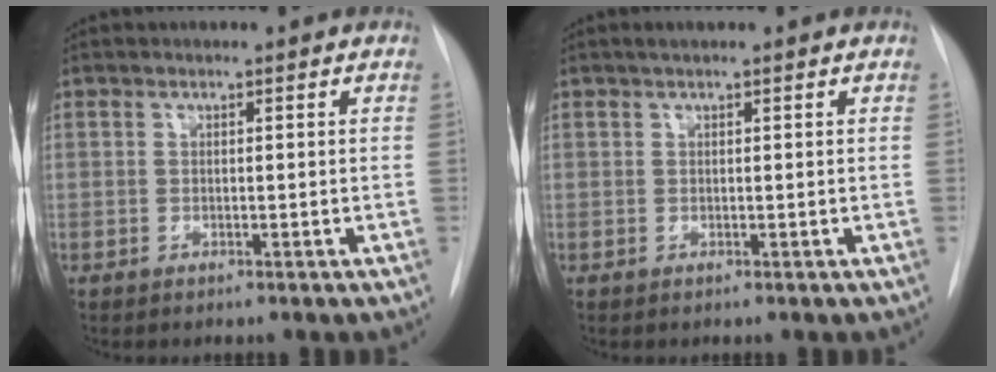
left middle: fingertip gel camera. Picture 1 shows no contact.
{"total": 1.0, "force": [0.7, 0.1, 0.7], "torque": [-0.014, 0.008, 0.013]}